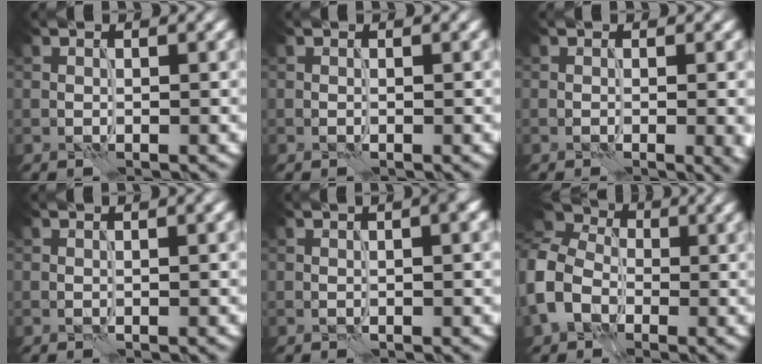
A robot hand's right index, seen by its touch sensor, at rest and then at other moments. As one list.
[{"total": 0.0}, {"total": 2.4, "force": [-0.2, 0.9, 2.2], "torque": [-0.009, 0.002, 0.000]}, {"total": 1.4, "force": [0.3, 0.4, 1.2], "torque": [-0.007, 0.002, -0.001]}, {"total": 4.0, "force": [1.0, 1.5, 3.6], "torque": [-0.022, 0.012, -0.001]}, {"total": 8.4, "force": [-1.6, 6.6, 4.9], "torque": [-0.122, -0.008, -0.033]}]